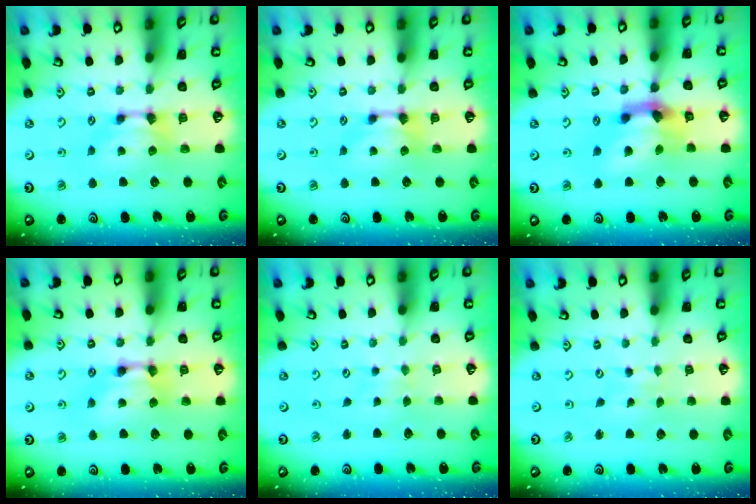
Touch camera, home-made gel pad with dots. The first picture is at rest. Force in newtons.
{"total": 0.0}
{"total": 5.6, "press": 5.0, "slide": 2.5}
{"total": 1.8, "press": 1.8, "slide": 0.1}
{"total": 2.6, "press": 2.6, "slide": 0.2}
{"total": 4.0, "press": 4.0, "slide": 0.1}